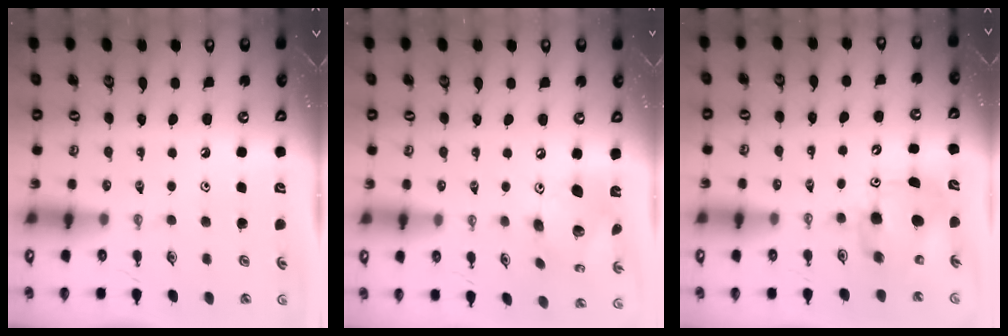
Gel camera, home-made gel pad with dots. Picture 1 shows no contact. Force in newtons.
{"total": 14.6, "press": 14.5, "slide": 1.2}
{"total": 8.4, "press": 8.3, "slide": 1.1}